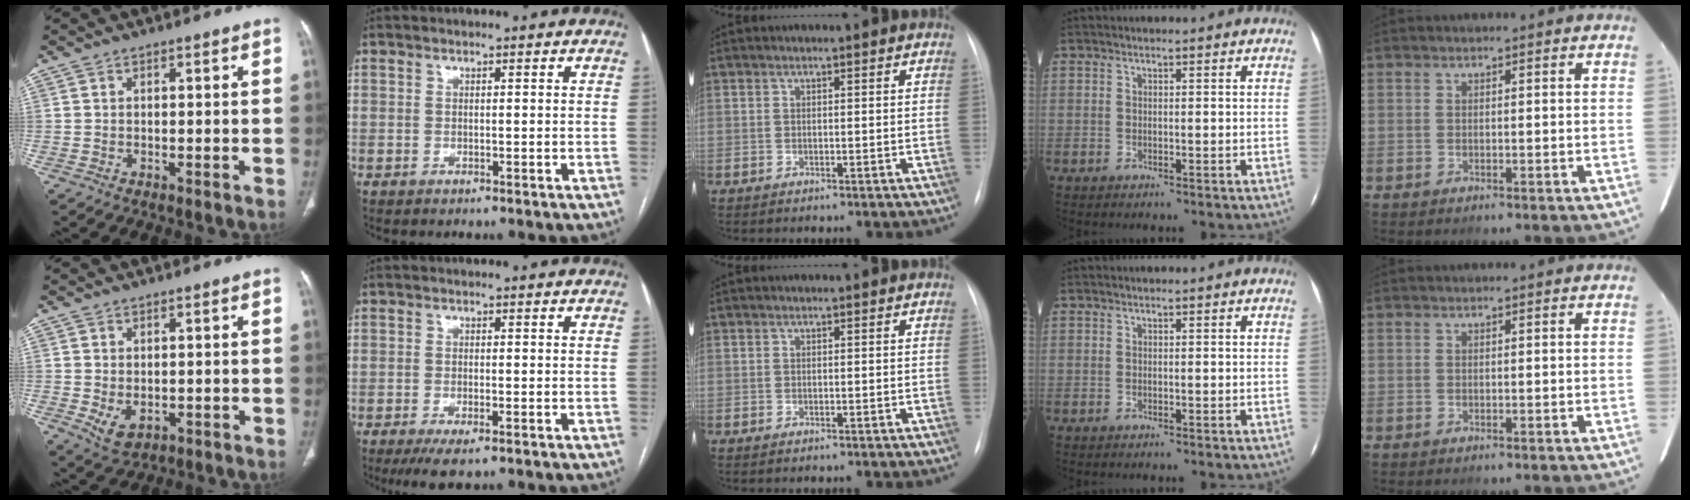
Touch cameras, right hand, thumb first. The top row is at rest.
{"thumb": {"total": 4.0, "force": [-0.6, 2.7, 2.9], "torque": [-0.048, -0.007, 0.004]}, "index": {"total": 4.3, "force": [-2.7, 1.0, 3.2], "torque": [-0.055, -0.010, -0.042]}, "middle": {"total": 0.7, "force": [-0.6, 0.1, 0.4], "torque": [-0.009, -0.002, -0.007]}}